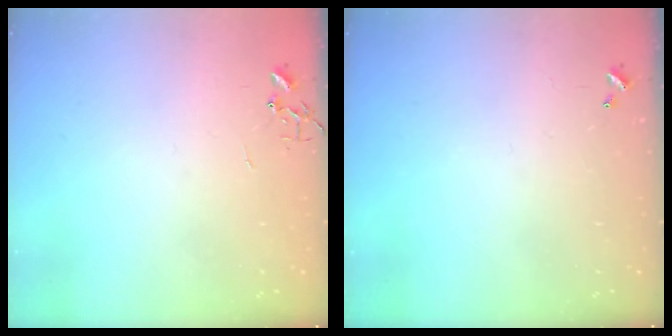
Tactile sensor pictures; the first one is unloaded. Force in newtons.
{"total": 0.0}